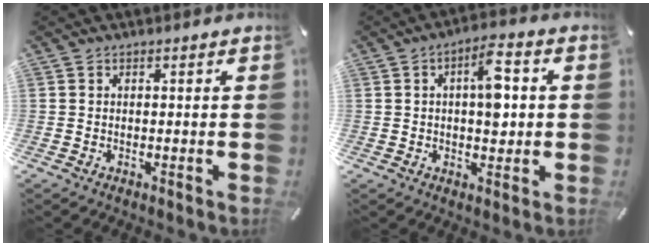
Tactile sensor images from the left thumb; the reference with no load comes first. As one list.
[{"total": 8.8, "force": [1.2, 4.5, 7.5], "torque": [-0.097, 0.002, 0.016]}]